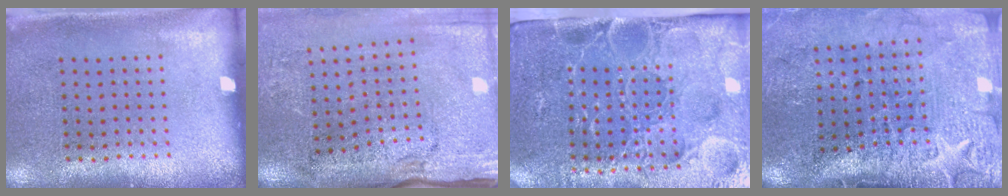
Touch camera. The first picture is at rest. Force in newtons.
{"total": 4.4, "press": 3.7, "slide": 2.3}
{"total": 5.0, "press": 4.2, "slide": 2.6}
{"total": 4.6, "press": 3.7, "slide": 2.7}